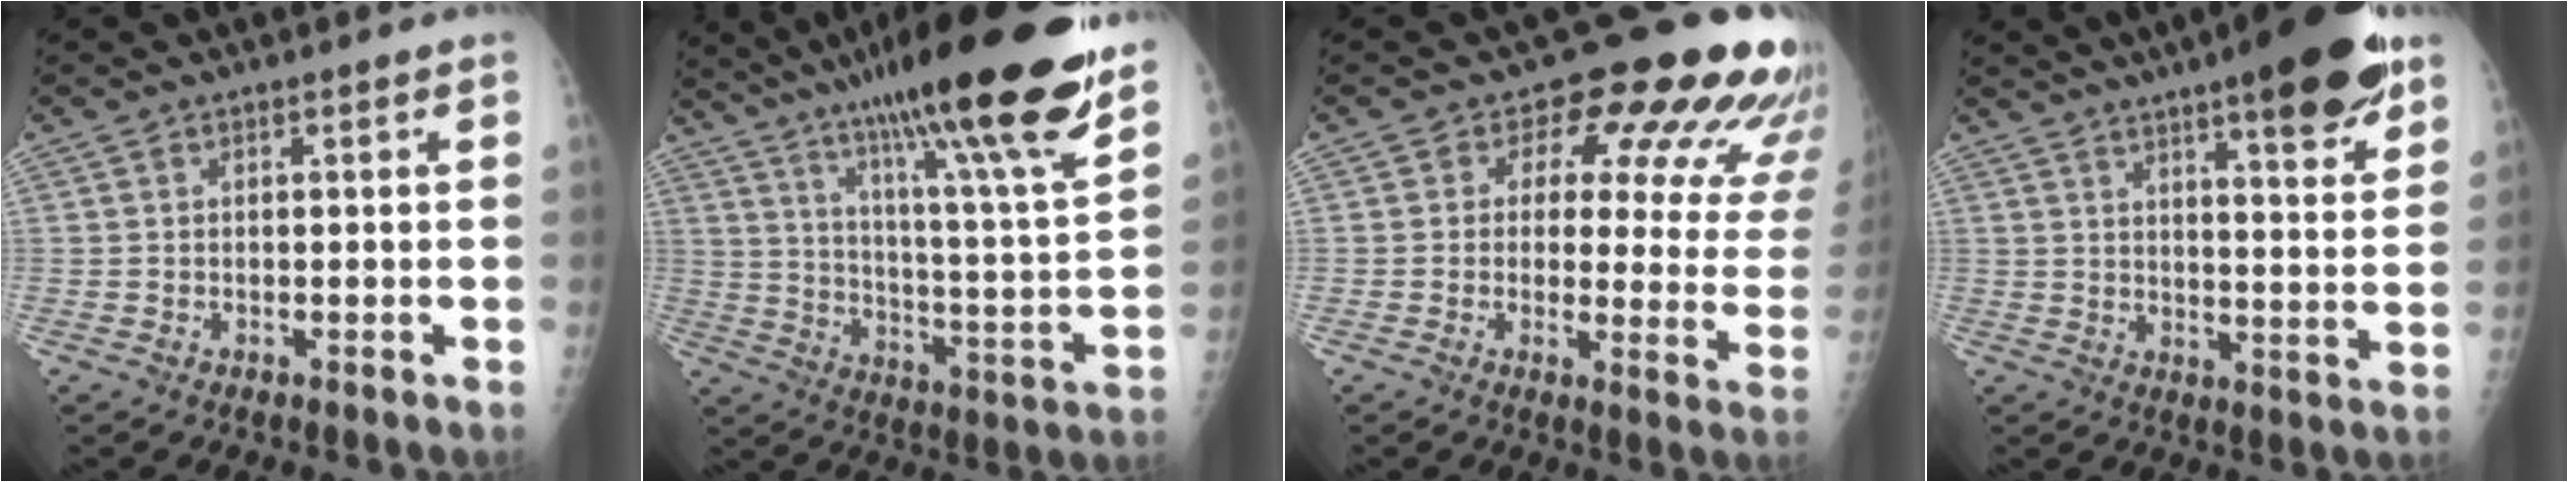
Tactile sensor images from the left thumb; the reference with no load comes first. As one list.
[{"total": 27.4, "force": [19.3, 2.5, 19.2], "torque": [-0.291, -0.074, 0.302]}, {"total": 18.1, "force": [11.1, 8.6, 11.4], "torque": [-0.081, -0.045, 0.109]}, {"total": 23.2, "force": [15.8, 3.5, 16.6], "torque": [-0.227, -0.069, 0.243]}]